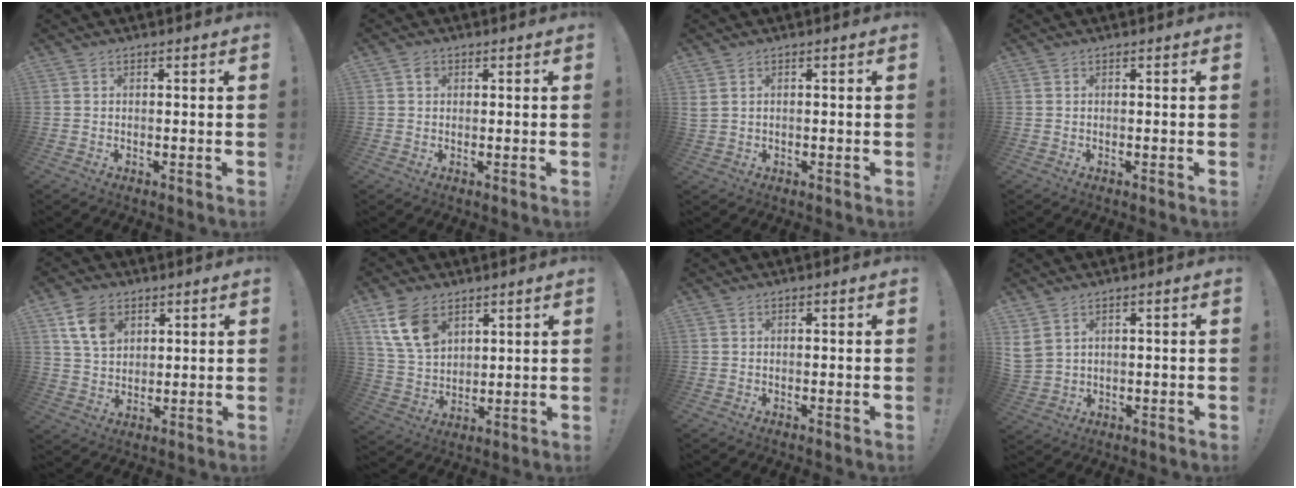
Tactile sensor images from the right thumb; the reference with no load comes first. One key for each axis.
{"total": 1.4, "fx": 0.3, "fy": 1.3, "fz": 0.6, "tx": -0.010, "ty": 0.003, "tz": 0.005}
{"total": 1.7, "fx": 0.9, "fy": 1.1, "fz": 1.0, "tx": -0.021, "ty": 0.005, "tz": 0.017}
{"total": 0.0}
{"total": 10.3, "fx": 5.0, "fy": 7.4, "fz": 5.1, "tx": -0.083, "ty": -0.011, "tz": 0.100}
{"total": 12.7, "fx": 6.8, "fy": 8.5, "fz": 6.6, "tx": -0.121, "ty": -0.018, "tz": 0.137}
{"total": 0.0}
{"total": 4.8, "fx": 2.6, "fy": 3.4, "fz": 2.2, "tx": -0.060, "ty": -0.007, "tz": 0.052}